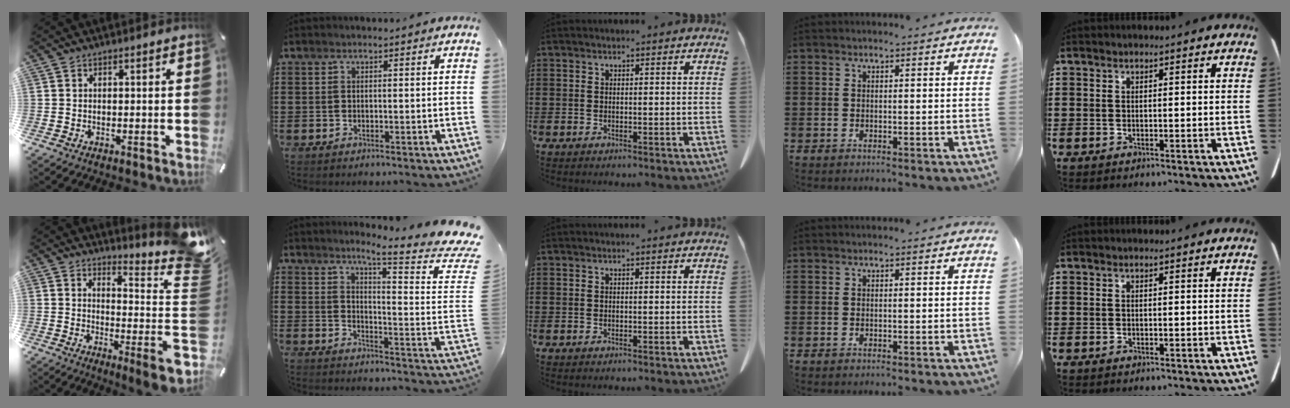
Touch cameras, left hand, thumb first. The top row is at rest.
{"thumb": {"total": 13.3, "force": [4.3, -1.2, 12.5], "torque": [-0.161, -0.096, 0.053]}, "index": {"total": 6.3, "force": [5.0, -0.8, 3.7], "torque": [-0.071, -0.054, 0.072]}}